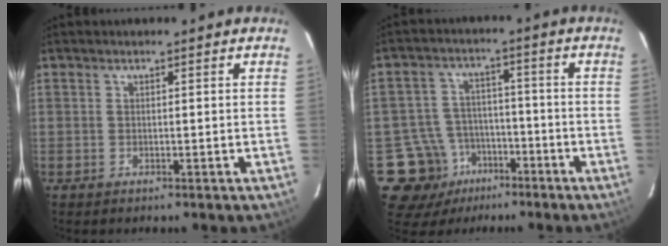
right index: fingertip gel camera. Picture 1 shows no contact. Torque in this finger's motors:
{"motor_torque": [-0.84, -0.82, -1.05, -0.21]}